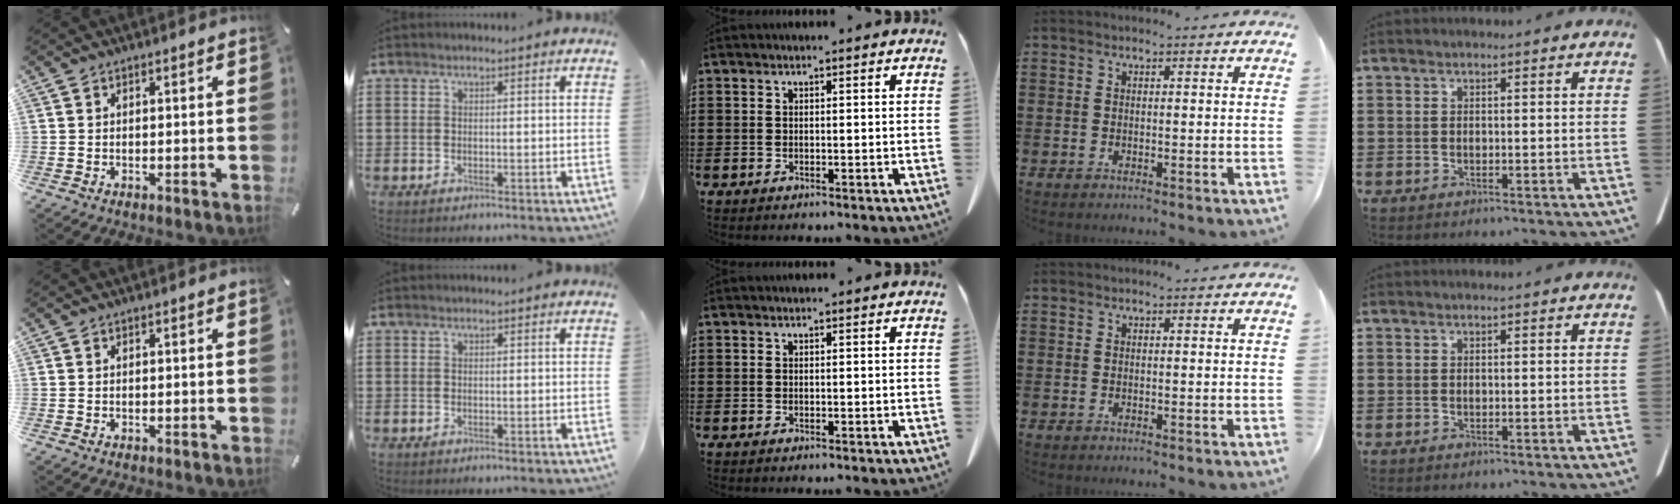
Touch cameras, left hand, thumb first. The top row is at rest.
{}